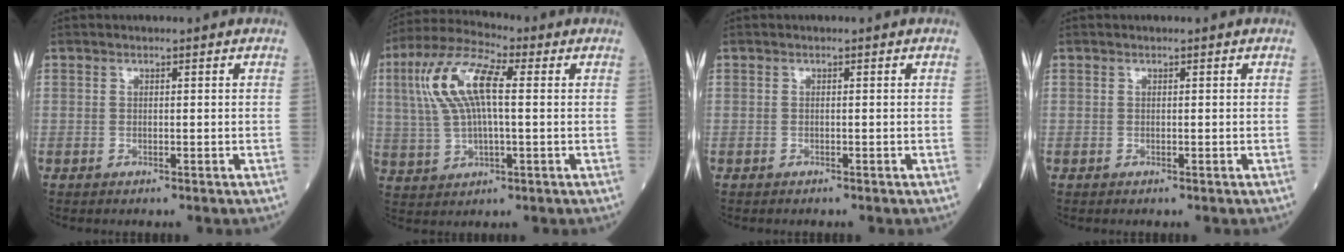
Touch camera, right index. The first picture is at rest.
{"total": 11.6, "force": [2.3, 3.4, 10.8], "torque": [-0.243, 0.025, 0.043]}
{"total": 0.0}
{"total": 0.0}